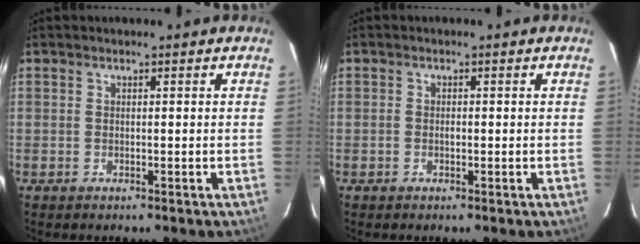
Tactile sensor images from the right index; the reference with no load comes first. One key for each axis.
{"total": 0.7, "fx": -0.2, "fy": 0.5, "fz": 0.5, "tx": -0.008, "ty": 0.002, "tz": -0.005}